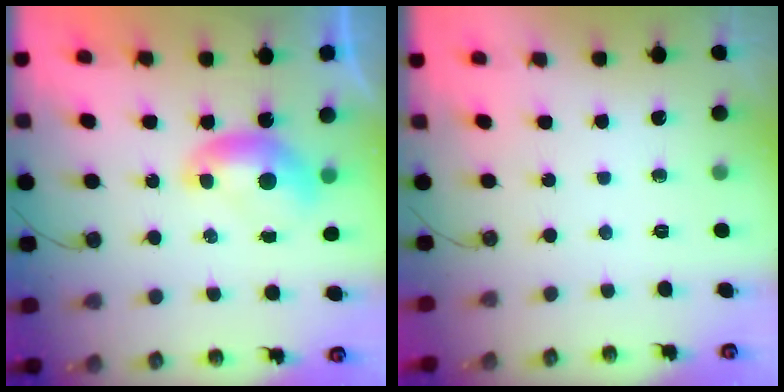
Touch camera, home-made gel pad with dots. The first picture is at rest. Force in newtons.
{"total": 0.0}